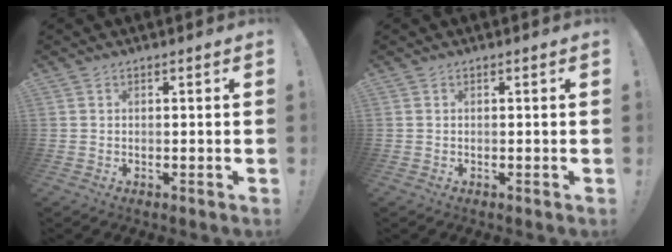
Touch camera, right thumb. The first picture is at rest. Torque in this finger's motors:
{"motor_torque": [0.00, 0.00, 0.00, 0.00, 0.00]}